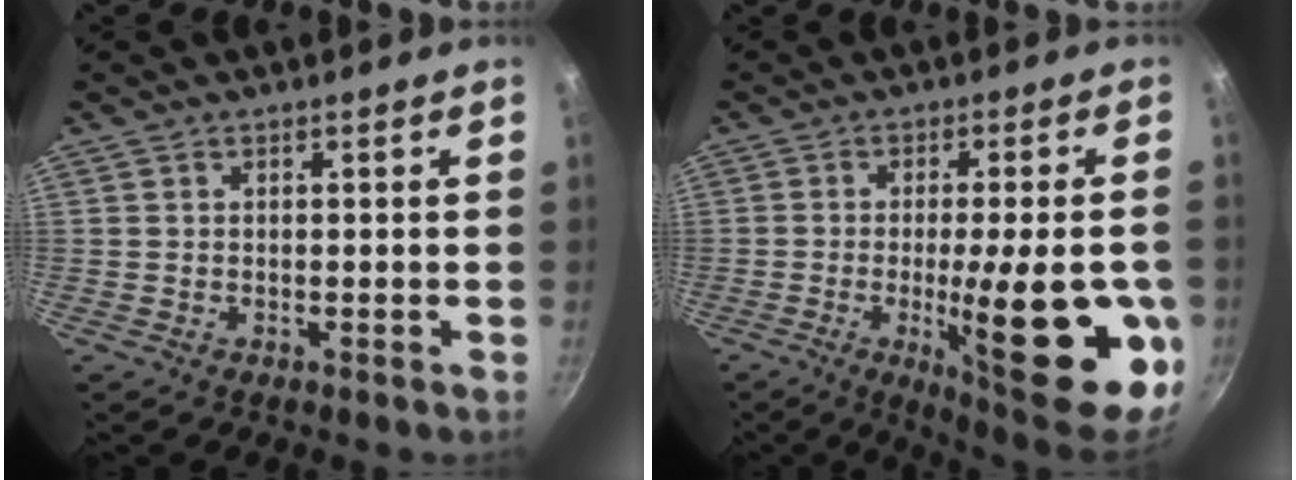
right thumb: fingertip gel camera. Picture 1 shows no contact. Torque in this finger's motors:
{"motor_torque": [-0.32, 1.55, 2.15, -0.23, 0.45]}